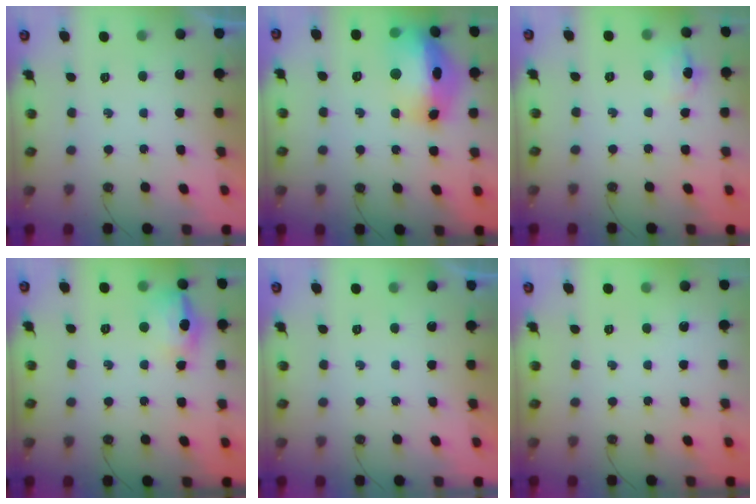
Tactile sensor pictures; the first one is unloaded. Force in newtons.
{"total": 21.3, "press": 19.3, "slide": 9.2}
{"total": 7.1, "press": 7.0, "slide": 0.8}
{"total": 13.3, "press": 13.2, "slide": 1.4}
{"total": 0.0}
{"total": 0.0}